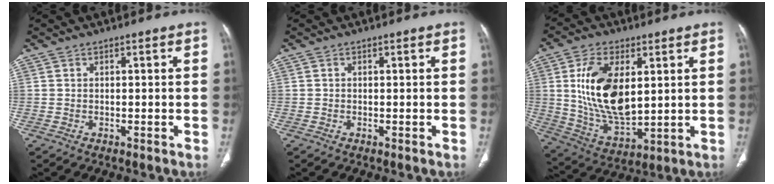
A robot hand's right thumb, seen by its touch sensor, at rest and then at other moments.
{"total": 0.0}
{"total": 16.8, "force": [3.4, 8.9, 13.8], "torque": [-0.249, -0.020, 0.075]}